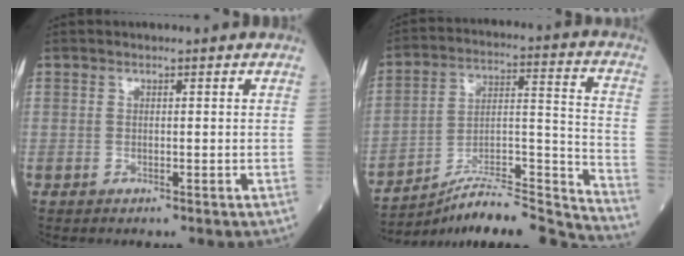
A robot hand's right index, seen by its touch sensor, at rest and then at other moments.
{"total": 19.6, "force": [-18.8, -0.7, 5.5], "torque": [-0.084, 0.031, -0.299]}